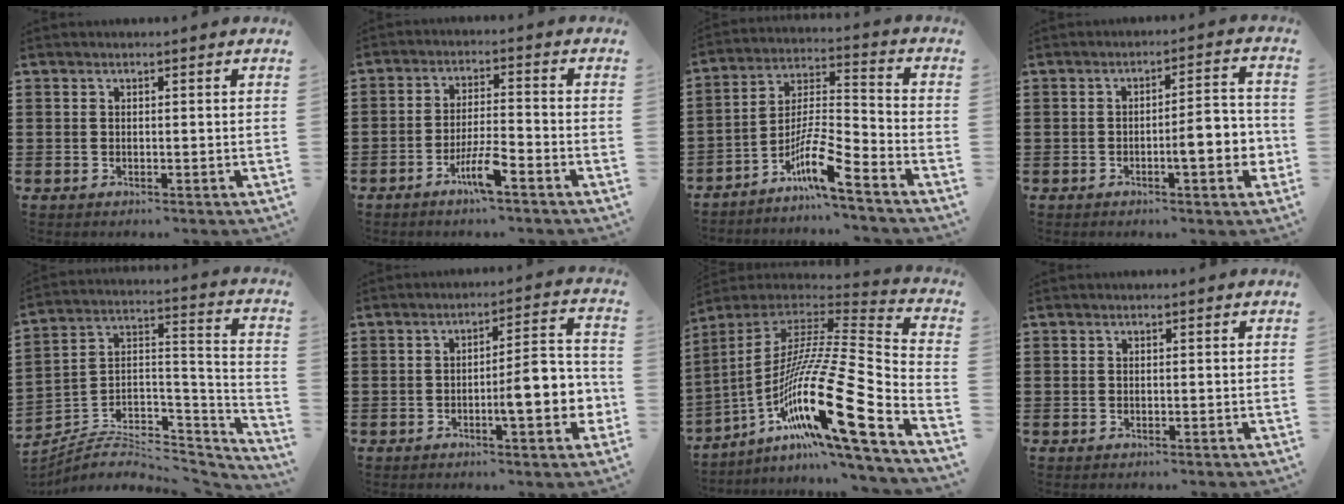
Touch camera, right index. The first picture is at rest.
{"total": 5.5, "force": [-3.5, 0.8, 4.1], "torque": [-0.088, -0.003, -0.067]}
{"total": 8.9, "force": [-6.5, 0.9, 6.0], "torque": [-0.124, -0.006, -0.125]}
{"total": 6.5, "force": [-1.9, 1.6, 6.0], "torque": [-0.083, -0.005, -0.036]}
{"total": 5.0, "force": [-3.7, 2.7, 2.1], "torque": [-0.049, -0.008, -0.075]}
{"total": 8.8, "force": [-2.3, 2.3, 8.2], "torque": [-0.109, -0.008, -0.041]}
{"total": 21.3, "force": [-8.2, 3.3, 19.4], "torque": [-0.373, -0.010, -0.155]}
{"total": 0.0}